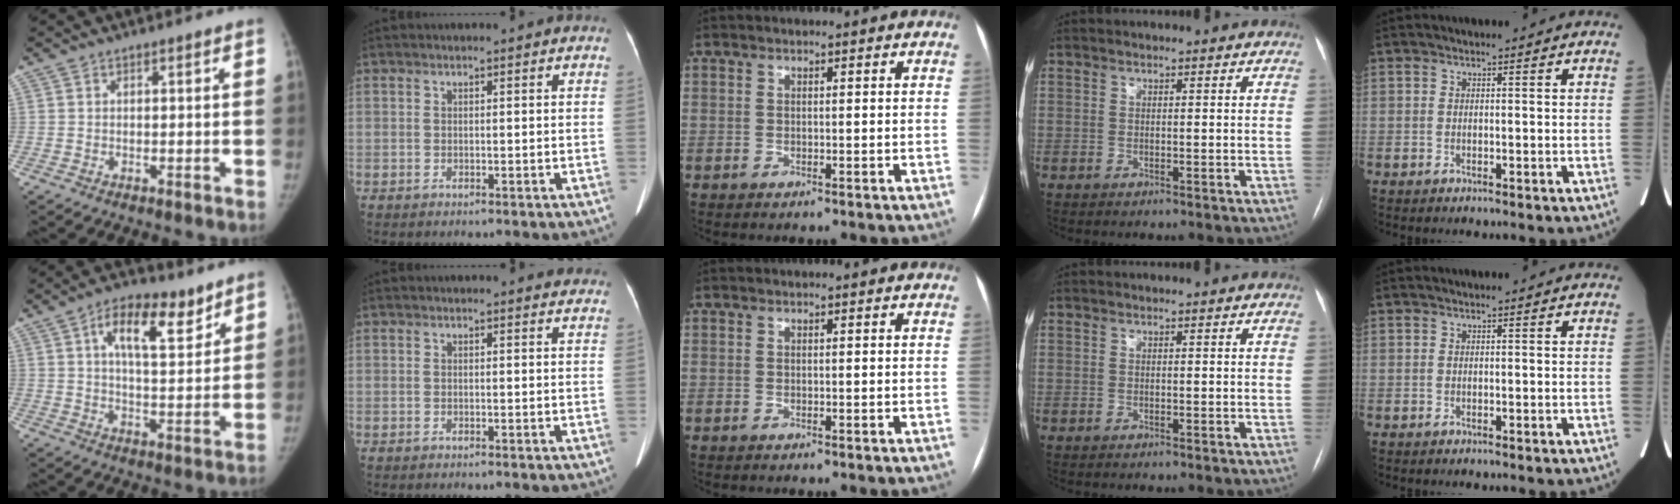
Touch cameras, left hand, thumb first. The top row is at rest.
{"thumb": {"total": 12.0, "force": [6.4, 5.3, 8.6], "torque": [-0.113, -0.026, 0.104]}, "index": {"total": 2.0, "force": [1.9, 0.6, 0.3], "torque": [-0.007, -0.002, 0.007]}}